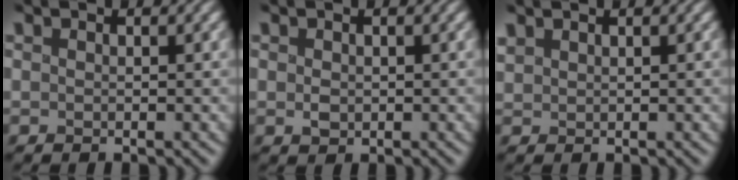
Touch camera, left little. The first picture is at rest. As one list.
[{"total": 0.9, "force": [0.0, 0.8, 0.4], "torque": [-0.007, -0.002, 0.002]}, {"total": 0.9, "force": [0.8, 0.3, 0.2], "torque": [-0.002, 0.007, 0.021]}]